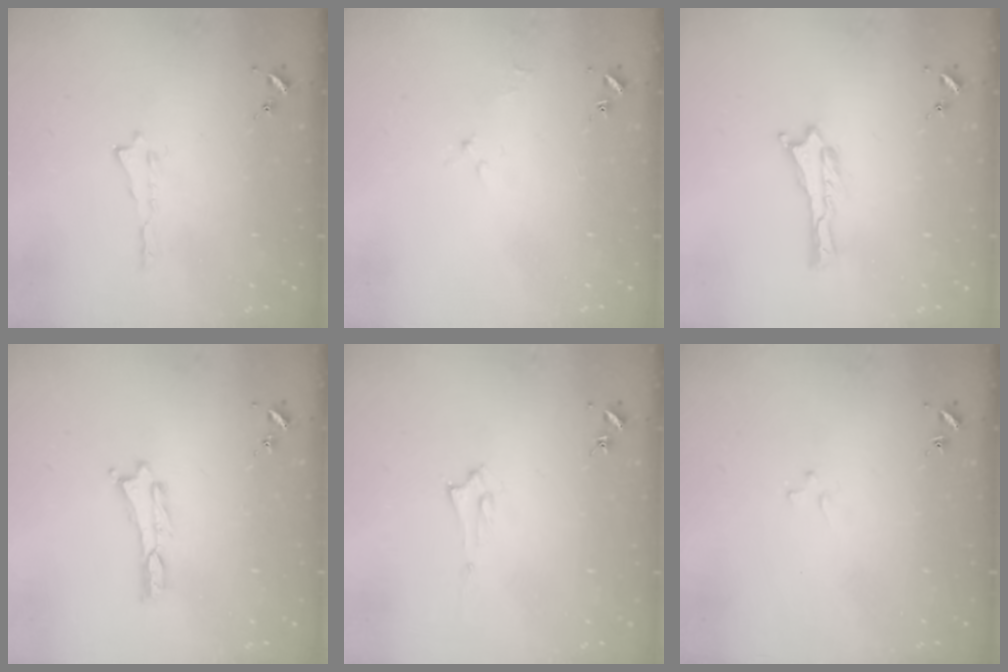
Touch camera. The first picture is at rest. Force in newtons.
{"total": 1.7, "press": 1.6, "slide": 0.3}
{"total": 0.0}
{"total": 0.0}
{"total": 1.5, "press": 1.5, "slide": 0.2}
{"total": 1.2, "press": 1.2, "slide": 0.2}